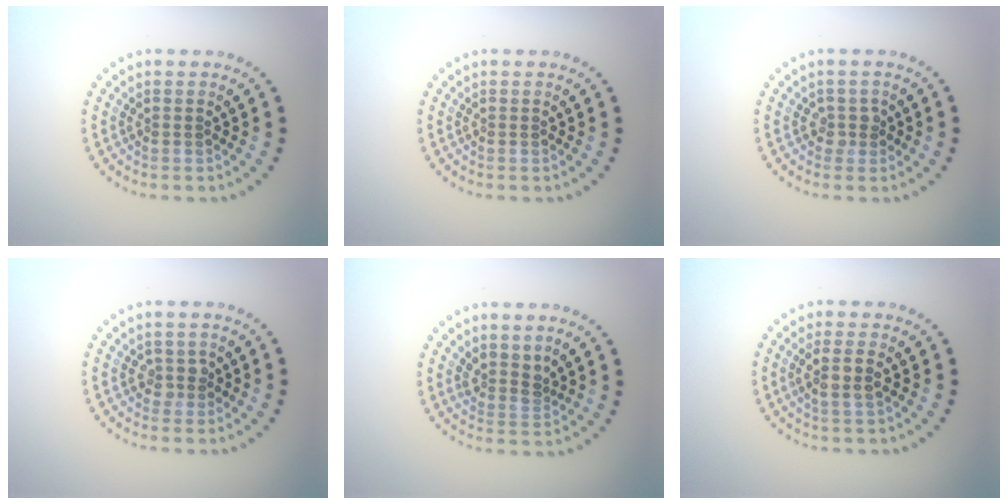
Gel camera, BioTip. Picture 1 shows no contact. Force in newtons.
{"total": 0.0}
{"total": 1.2, "press": 1.0, "slide": 0.7}
{"total": 1.1, "press": 1.0, "slide": 0.5}
{"total": 2.0, "press": 1.6, "slide": 1.2}
{"total": 2.1, "press": 1.9, "slide": 1.0}